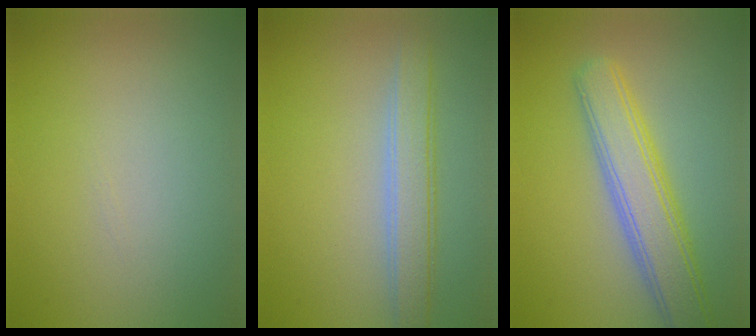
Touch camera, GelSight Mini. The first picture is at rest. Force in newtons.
{"total": 3.2, "press": 3.2, "slide": 0.1}
{"total": 5.5, "press": 5.5, "slide": 0.2}